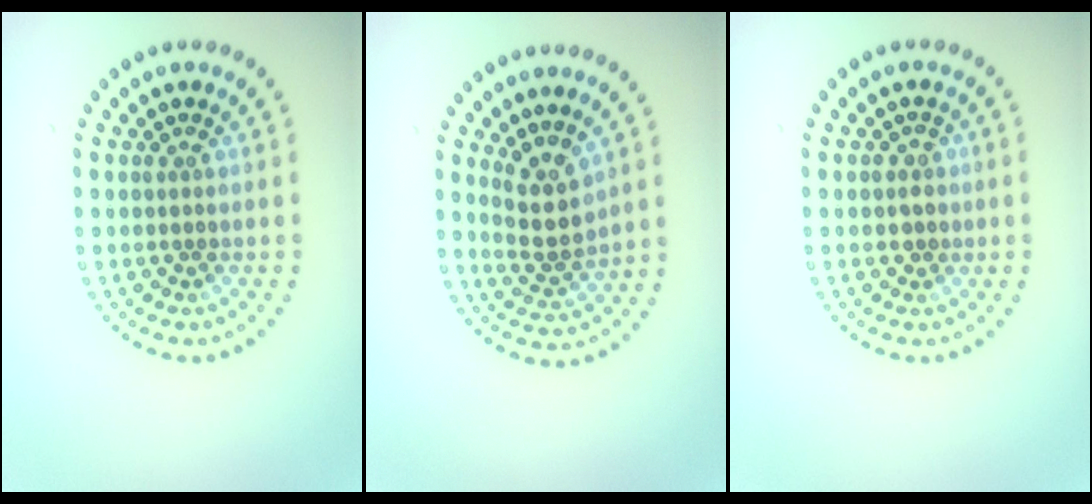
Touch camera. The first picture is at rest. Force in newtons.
{"total": 3.0, "press": 2.3, "slide": 1.9}
{"total": 1.1, "press": 0.9, "slide": 0.7}